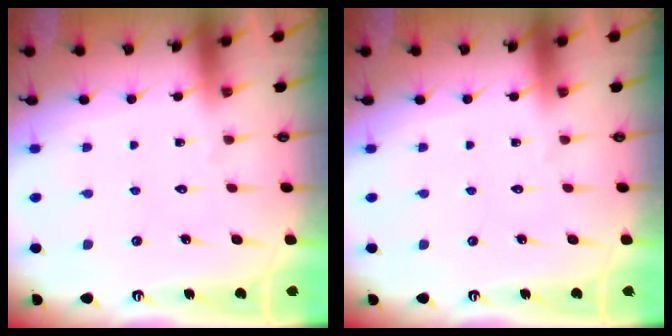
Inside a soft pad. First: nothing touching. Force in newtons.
{"total": 0.0}